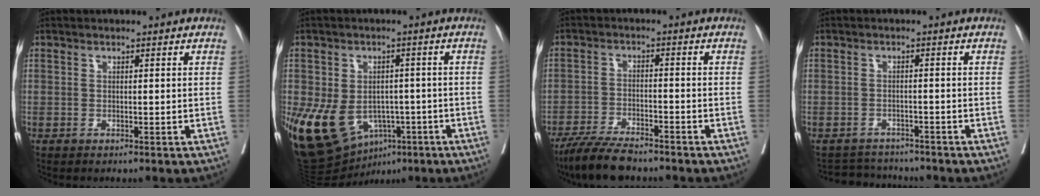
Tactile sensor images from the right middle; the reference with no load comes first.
{"total": 17.4, "force": [-6.3, 12.3, 10.5], "torque": [-0.230, -0.002, -0.077]}
{"total": 8.1, "force": [-6.9, 1.3, 4.0], "torque": [-0.071, -0.022, -0.124]}
{"total": 4.4, "force": [-4.3, 0.9, -0.7], "torque": [0.011, 0.009, -0.065]}